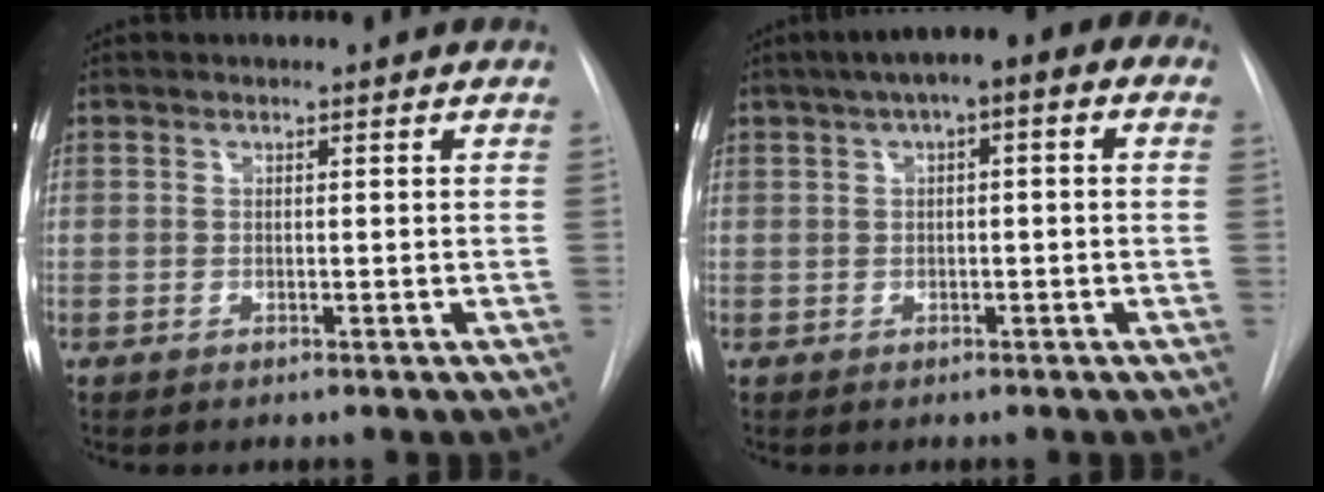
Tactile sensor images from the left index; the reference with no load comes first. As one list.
[{"total": 8.1, "force": [3.5, 2.5, 6.9], "torque": [-0.099, 0.043, 0.040]}]